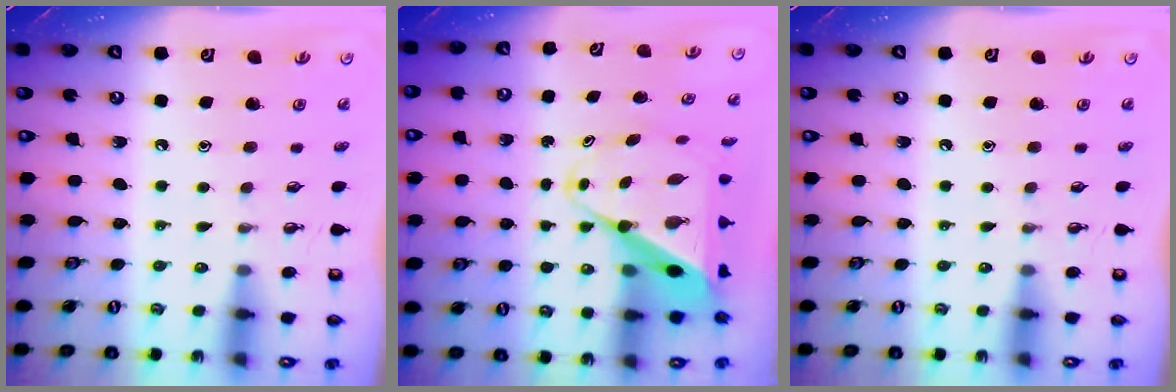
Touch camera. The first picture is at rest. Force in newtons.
{"total": 11.0, "press": 10.9, "slide": 1.0}
{"total": 0.0}